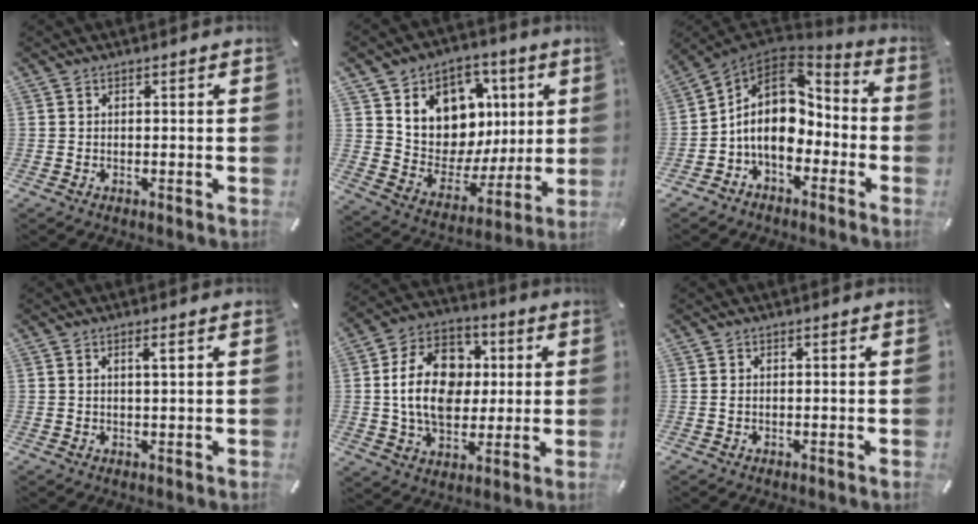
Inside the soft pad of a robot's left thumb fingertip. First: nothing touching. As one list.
[{"total": 11.6, "force": [3.4, 10.6, 3.4], "torque": [-0.049, -0.044, 0.073]}, {"total": 13.0, "force": [-1.0, 9.7, 8.5], "torque": [-0.171, -0.003, -0.023]}, {"total": 2.0, "force": [0.8, 0.3, 1.8], "torque": [-0.036, 0.002, 0.012]}, {"total": 17.3, "force": [1.1, 13.1, 11.2], "torque": [-0.211, 0.012, 0.017]}, {"total": 0.5, "force": [0.0, 0.3, 0.4], "torque": [-0.010, 0.001, -0.001]}]